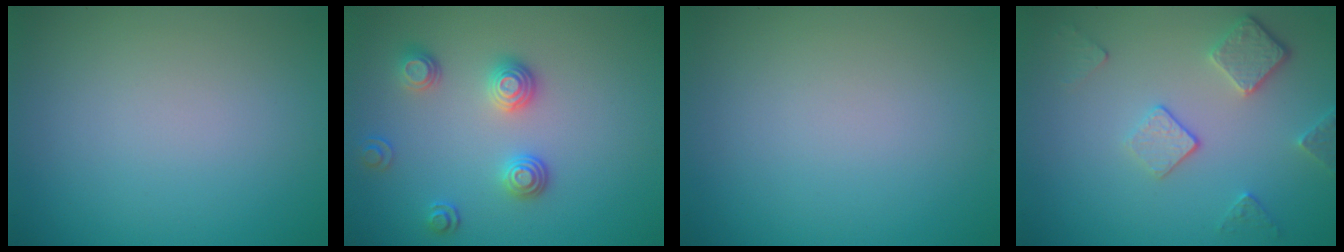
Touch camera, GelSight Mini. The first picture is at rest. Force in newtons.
{"total": 2.9, "press": 2.5, "slide": 1.5}
{"total": 0.0}
{"total": 3.5, "press": 2.8, "slide": 2.0}